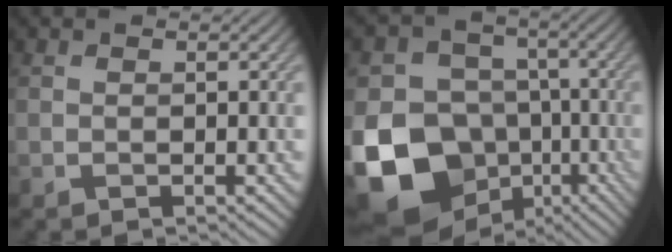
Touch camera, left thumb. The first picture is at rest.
{"total": 18.2, "force": [-7.2, 14.7, 8.0], "torque": [-0.207, -0.042, -0.121]}